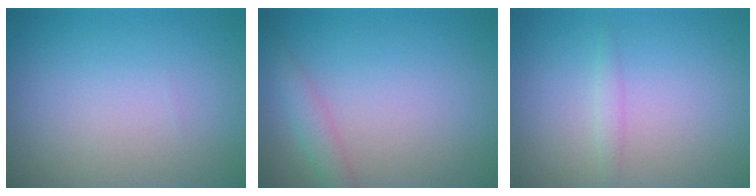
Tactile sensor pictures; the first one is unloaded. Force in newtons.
{"total": 2.1, "press": 2.1, "slide": 0.1}
{"total": 0.9, "press": 0.9, "slide": 0.1}